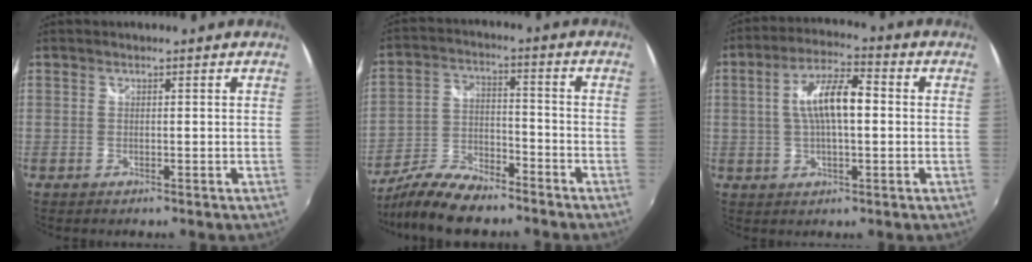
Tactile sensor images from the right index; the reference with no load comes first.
{"total": 13.1, "force": [-10.8, 4.0, 6.3], "torque": [-0.143, -0.010, -0.200]}
{"total": 9.6, "force": [0.6, 3.2, 9.0], "torque": [-0.167, 0.015, 0.010]}